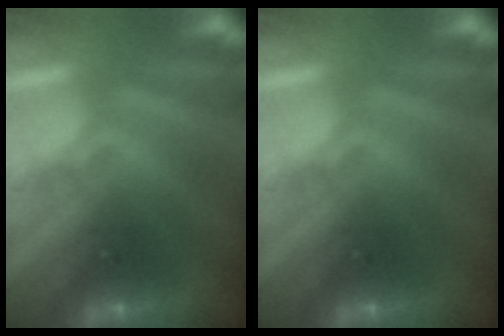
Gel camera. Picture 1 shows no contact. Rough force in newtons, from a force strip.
{"total": 0.0}